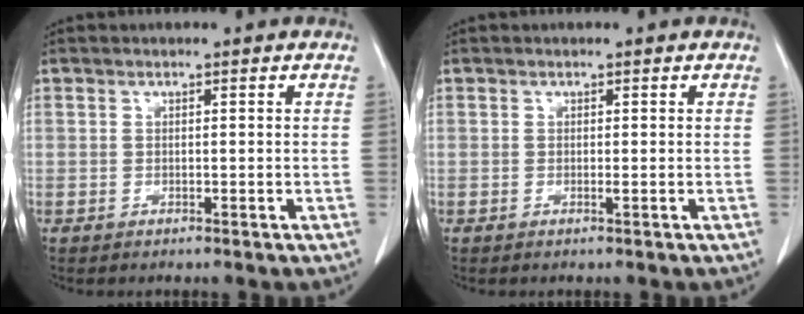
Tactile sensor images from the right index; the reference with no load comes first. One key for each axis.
{"total": 0.0}